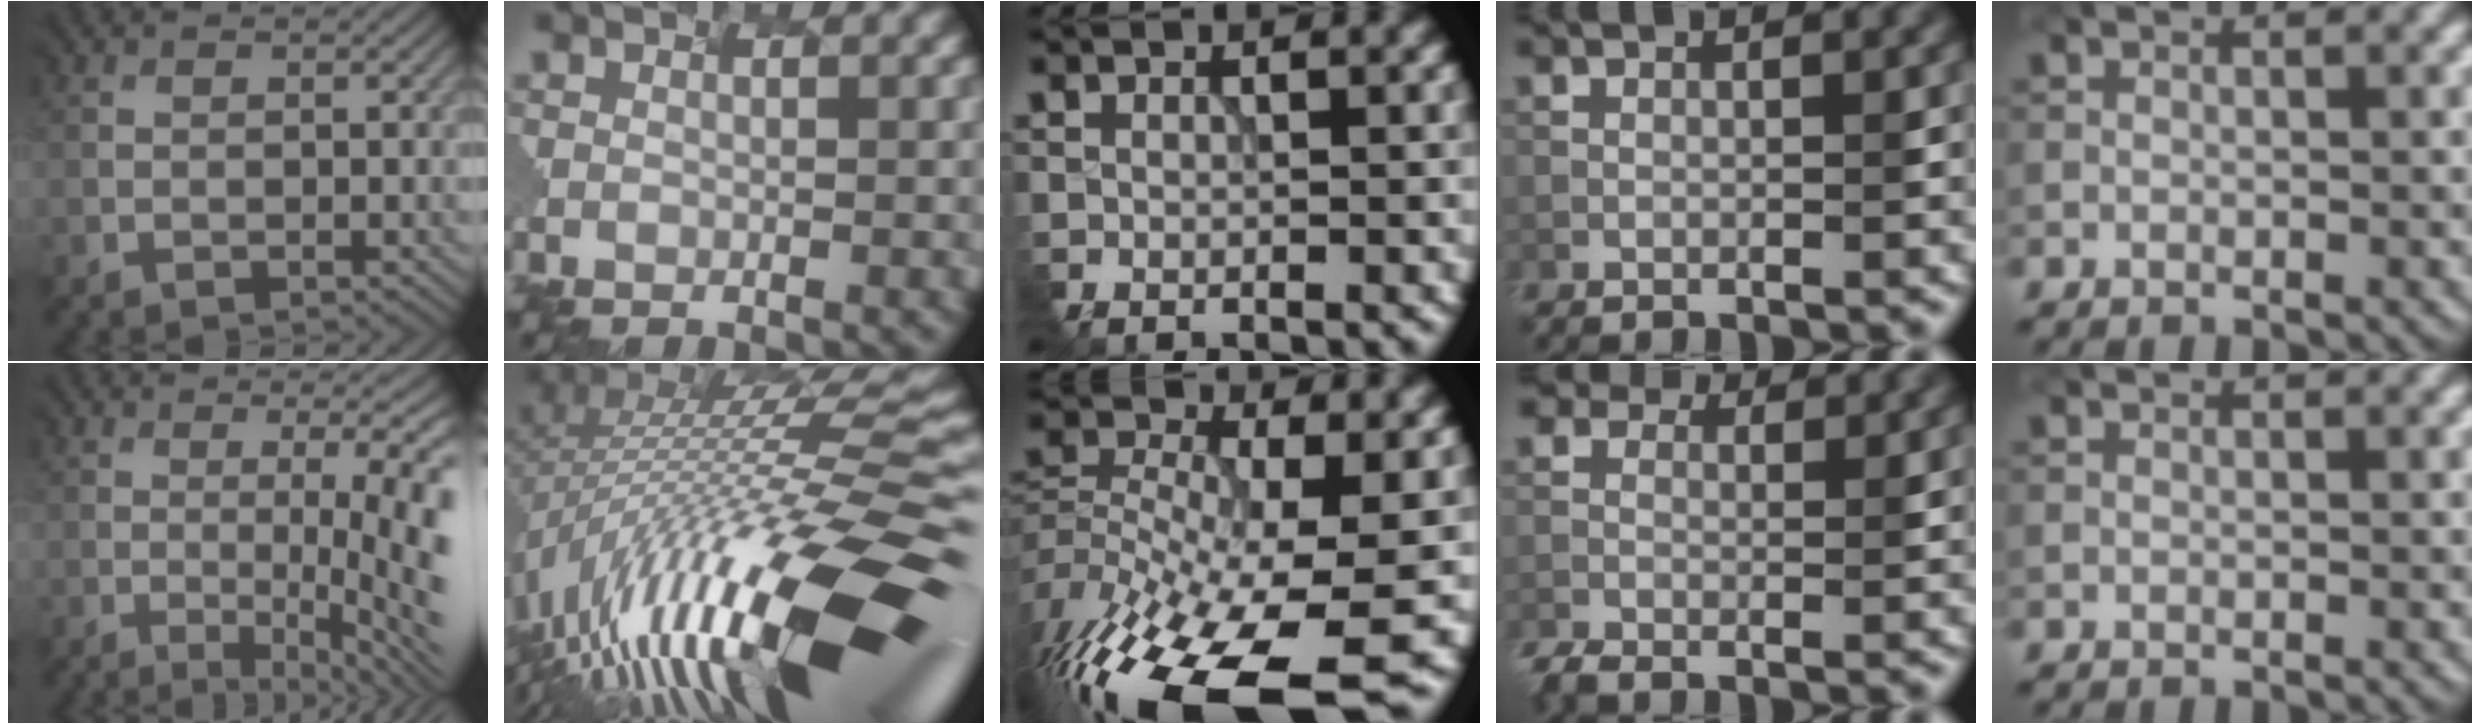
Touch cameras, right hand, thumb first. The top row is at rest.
{"thumb": {"total": 11.0, "force": [-1.6, 2.8, 10.5], "torque": [-0.101, 0.005, -0.017]}, "index": {"total": 17.8, "force": [-5.5, 4.6, 16.3], "torque": [-0.265, 0.012, -0.083]}, "middle": {"total": 16.5, "force": [-9.5, 6.2, 12.1], "torque": [-0.272, -0.019, -0.148]}, "ring": {"total": 3.8, "force": [0.6, 2.8, 2.5], "torque": [-0.055, -0.002, 0.005]}}